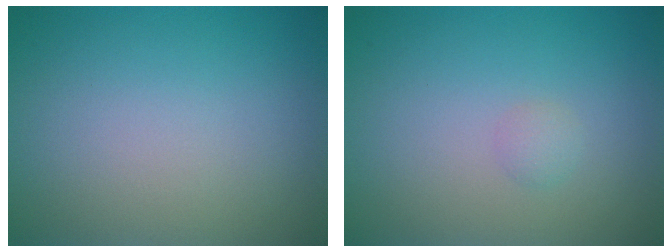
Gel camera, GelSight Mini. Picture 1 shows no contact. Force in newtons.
{"total": 0.7, "press": 0.7, "slide": 0.0}